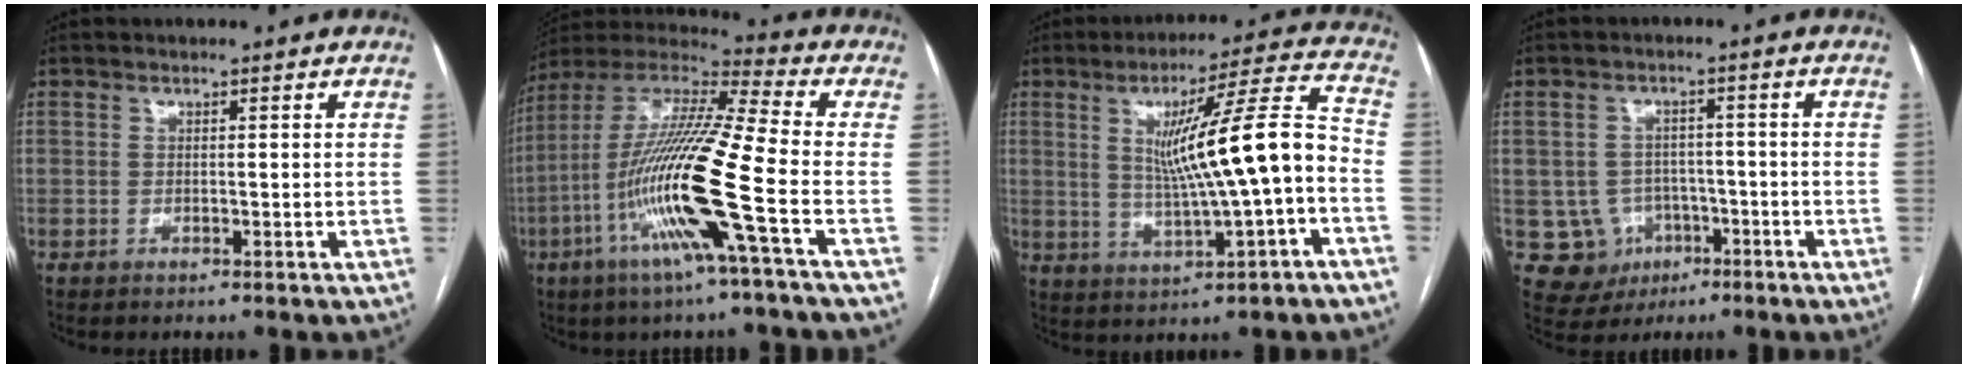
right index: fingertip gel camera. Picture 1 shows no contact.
{"total": 18.4, "force": [-5.7, -0.6, 17.5], "torque": [-0.352, -0.011, -0.120]}
{"total": 13.8, "force": [-0.5, 0.1, 13.7], "torque": [-0.211, 0.014, -0.005]}
{"total": 7.5, "force": [-2.2, 7.0, 1.4], "torque": [-0.027, 0.011, -0.020]}